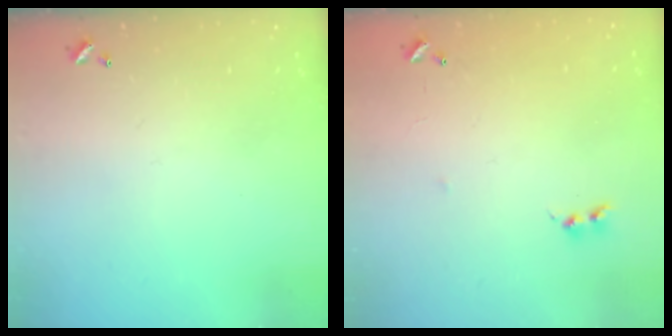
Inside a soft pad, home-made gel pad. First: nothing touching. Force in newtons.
{"total": 6.2, "press": 6.2, "slide": 0.7}